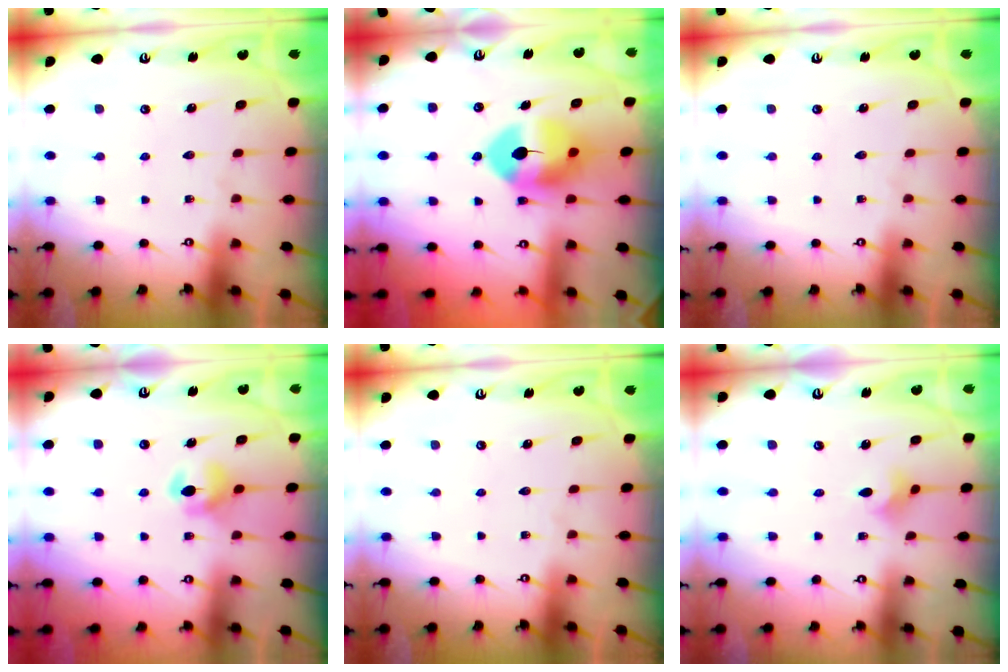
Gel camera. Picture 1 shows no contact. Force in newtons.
{"total": 9.6, "press": 9.4, "slide": 2.0}
{"total": 0.0}
{"total": 6.3, "press": 6.3, "slide": 0.4}
{"total": 0.0}
{"total": 4.2, "press": 4.1, "slide": 0.8}